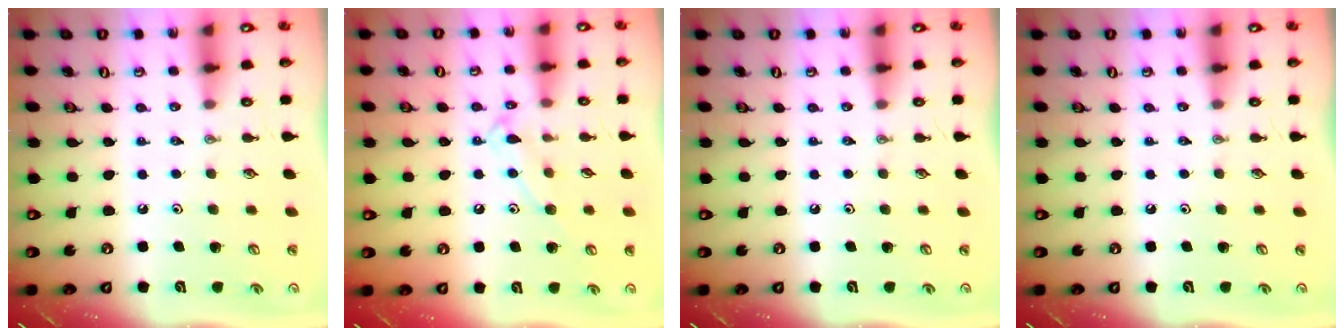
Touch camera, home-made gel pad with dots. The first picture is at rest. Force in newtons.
{"total": 9.8, "press": 9.8, "slide": 0.7}
{"total": 0.0}
{"total": 0.0}